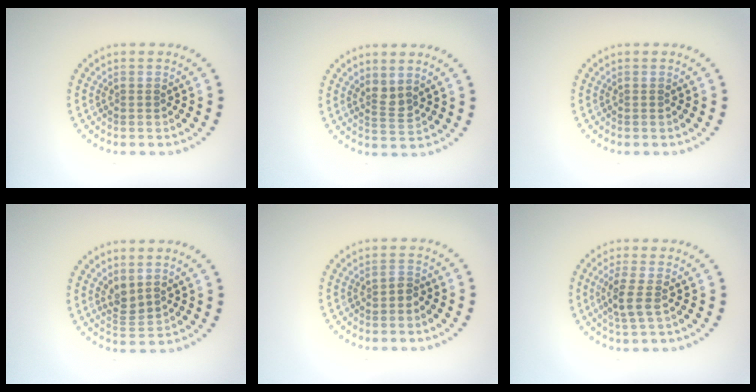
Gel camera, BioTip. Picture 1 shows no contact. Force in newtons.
{"total": 1.7, "press": 1.3, "slide": 1.1}
{"total": 0.0}
{"total": 1.9, "press": 1.6, "slide": 1.1}
{"total": 1.0, "press": 0.8, "slide": 0.6}
{"total": 2.4, "press": 2.1, "slide": 1.2}